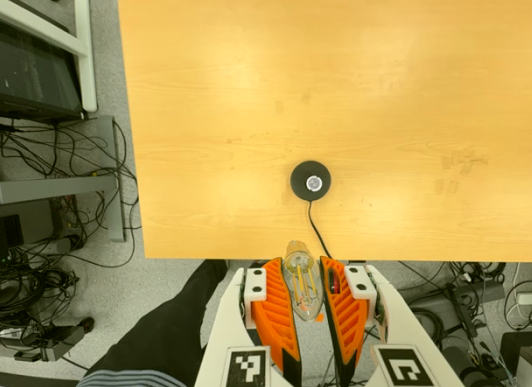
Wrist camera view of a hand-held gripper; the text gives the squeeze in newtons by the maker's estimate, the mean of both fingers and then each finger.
{"total": 20.8, "left": 25.0, "right": 16.5}